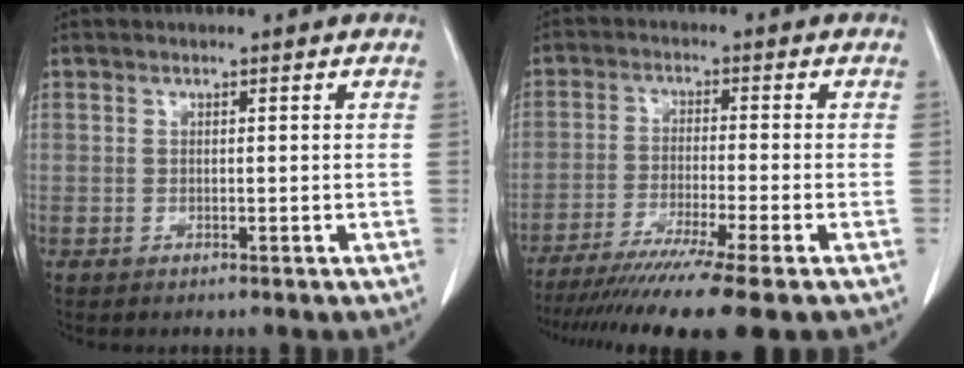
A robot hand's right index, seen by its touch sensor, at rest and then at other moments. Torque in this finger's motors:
{"motor_torque": [1.68, -0.46, 0.78, 0.18]}